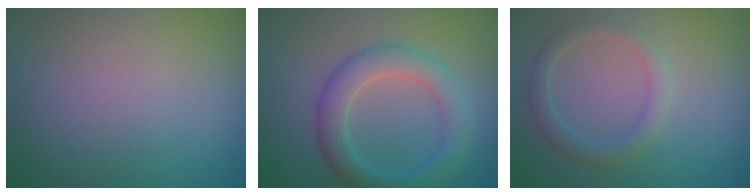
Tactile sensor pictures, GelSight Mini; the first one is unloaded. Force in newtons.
{"total": 4.7, "press": 4.7, "slide": 0.2}
{"total": 2.4, "press": 2.4, "slide": 0.1}